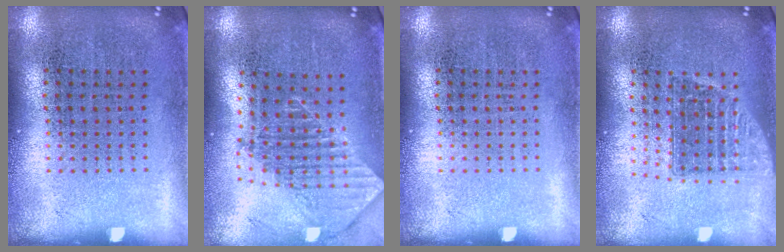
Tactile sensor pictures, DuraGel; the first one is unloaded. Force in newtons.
{"total": 1.9, "press": 1.5, "slide": 1.2}
{"total": 0.0}
{"total": 1.4, "press": 1.1, "slide": 0.9}